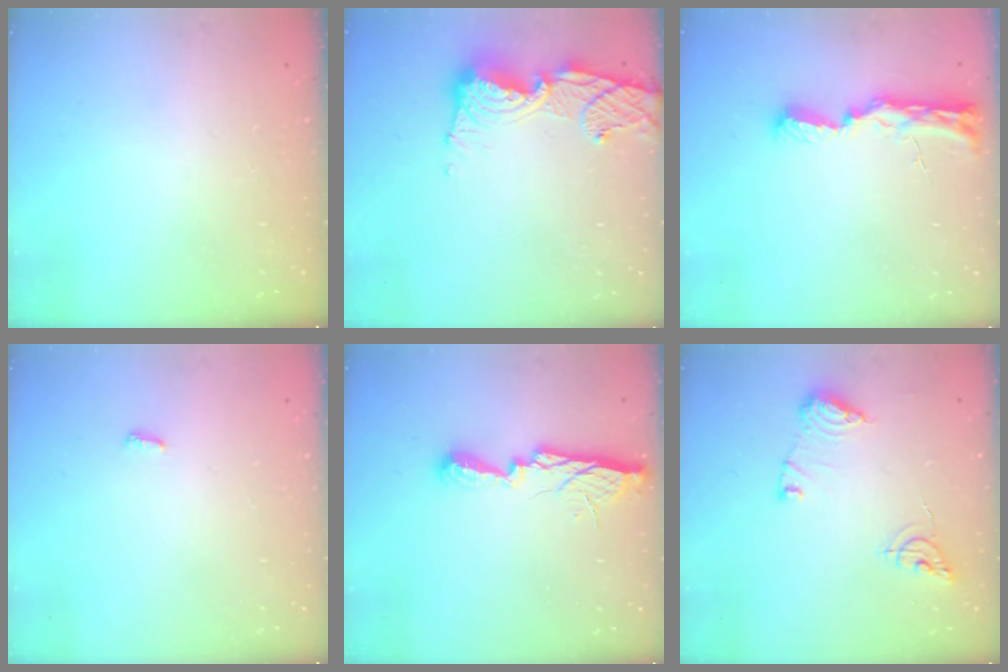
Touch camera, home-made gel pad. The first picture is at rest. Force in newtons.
{"total": 13.3, "press": 13.2, "slide": 1.6}
{"total": 10.5, "press": 9.6, "slide": 4.3}
{"total": 2.8, "press": 2.8, "slide": 0.5}
{"total": 10.1, "press": 10.1, "slide": 0.7}
{"total": 10.2, "press": 10.2, "slide": 0.6}